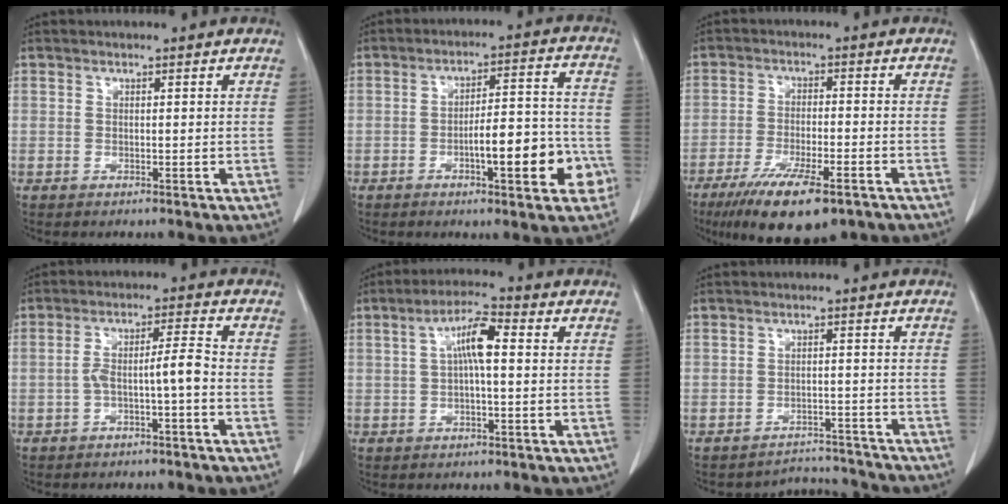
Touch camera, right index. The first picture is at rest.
{"total": 11.5, "force": [-4.3, 2.7, 10.3], "torque": [-0.141, 0.026, -0.058]}
{"total": 13.0, "force": [-8.7, 2.9, 9.2], "torque": [-0.154, -0.028, -0.136]}
{"total": 5.1, "force": [-1.8, 0.3, 4.8], "torque": [-0.091, 0.024, -0.026]}
{"total": 6.2, "force": [0.9, 1.2, 6.0], "torque": [-0.113, 0.018, 0.012]}
{"total": 5.1, "force": [-4.7, 1.0, -1.7], "torque": [0.029, 0.023, -0.061]}